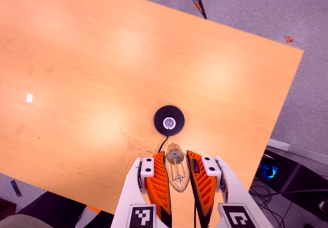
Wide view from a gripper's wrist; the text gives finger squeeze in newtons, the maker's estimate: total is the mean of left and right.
{"total": 22.3, "left": 25.9, "right": 18.8}